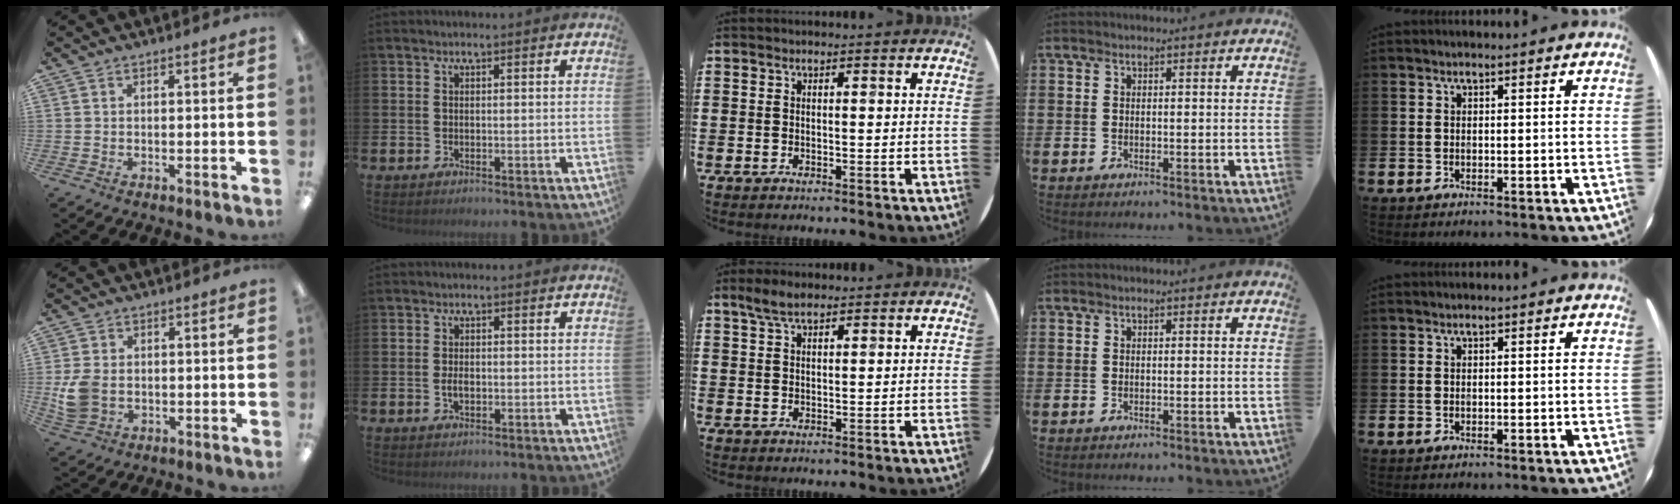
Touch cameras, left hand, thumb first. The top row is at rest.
{"thumb": {"total": 7.3, "force": [-0.7, 5.9, 4.2], "torque": [-0.085, 0.009, -0.008]}, "index": {"total": 1.6, "force": [-0.3, 0.9, 1.2], "torque": [-0.023, 0.003, -0.006]}, "middle": {"total": 3.2, "force": [2.4, 1.1, 1.7], "torque": [-0.030, 0.002, 0.043]}}